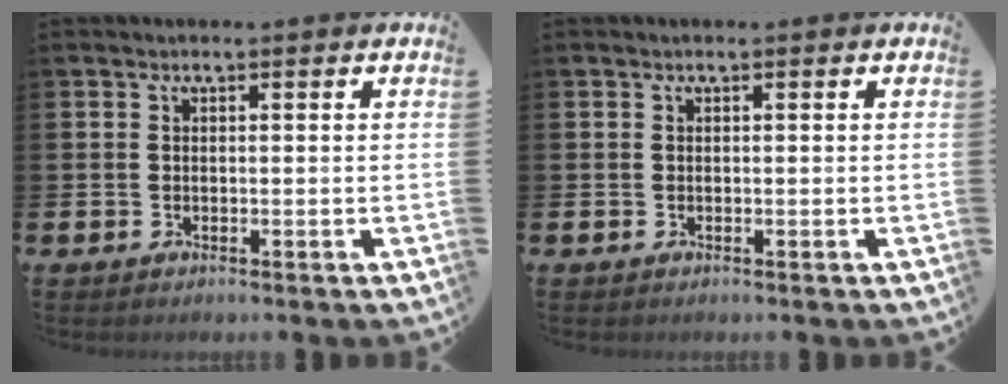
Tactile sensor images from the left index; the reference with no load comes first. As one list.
[{"total": 0.0}]